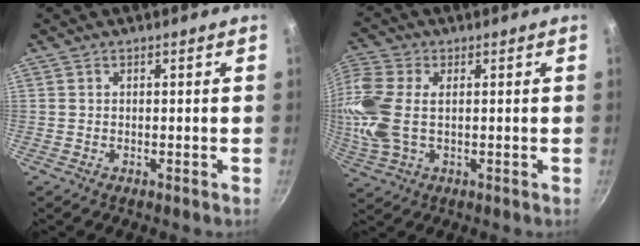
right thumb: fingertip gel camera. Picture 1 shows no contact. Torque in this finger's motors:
{"motor_torque": [-0.39, 0.92, 0.80, -0.59, 0.25]}